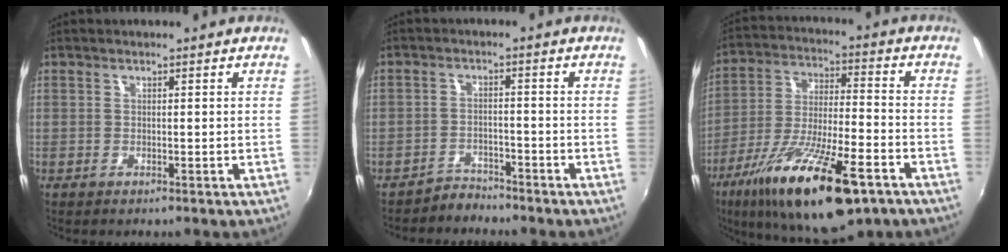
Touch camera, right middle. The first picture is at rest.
{"total": 3.2, "force": [-3.0, 1.0, -0.6], "torque": [0.009, 0.011, -0.052]}
{"total": 22.5, "force": [-13.0, 6.2, 17.3], "torque": [-0.318, -0.048, -0.216]}